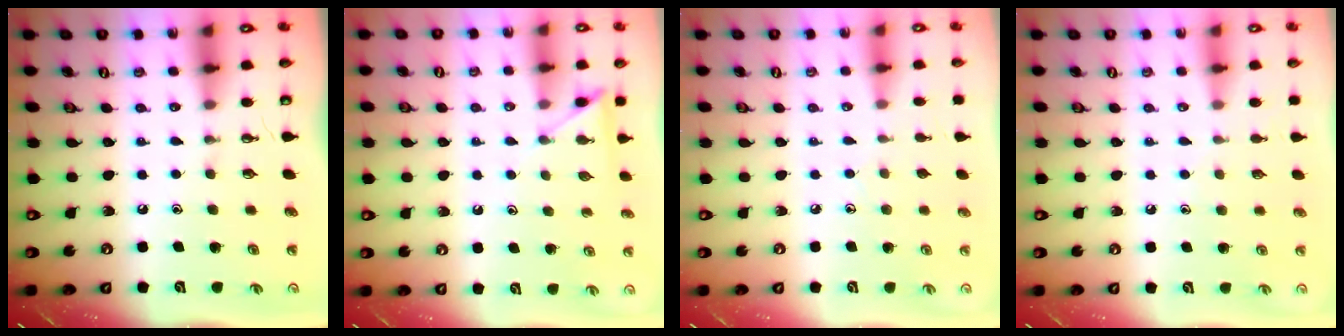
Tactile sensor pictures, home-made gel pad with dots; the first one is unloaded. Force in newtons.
{"total": 5.9, "press": 5.8, "slide": 0.7}
{"total": 3.6, "press": 3.5, "slide": 0.4}
{"total": 3.9, "press": 3.9, "slide": 0.3}